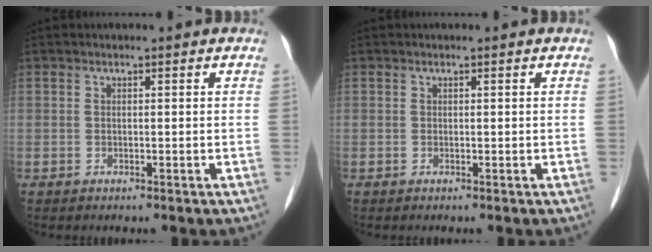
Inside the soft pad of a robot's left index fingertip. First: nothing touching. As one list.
[{"total": 0.0}]